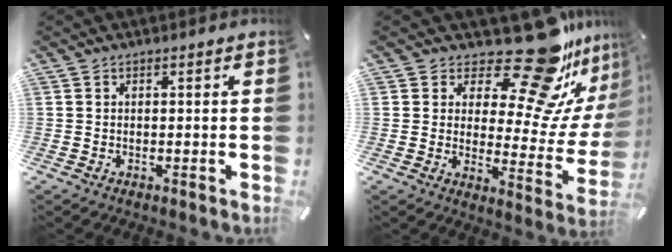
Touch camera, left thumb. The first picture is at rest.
{"total": 22.3, "force": [16.8, 7.5, 12.5], "torque": [-0.162, -0.150, 0.277]}